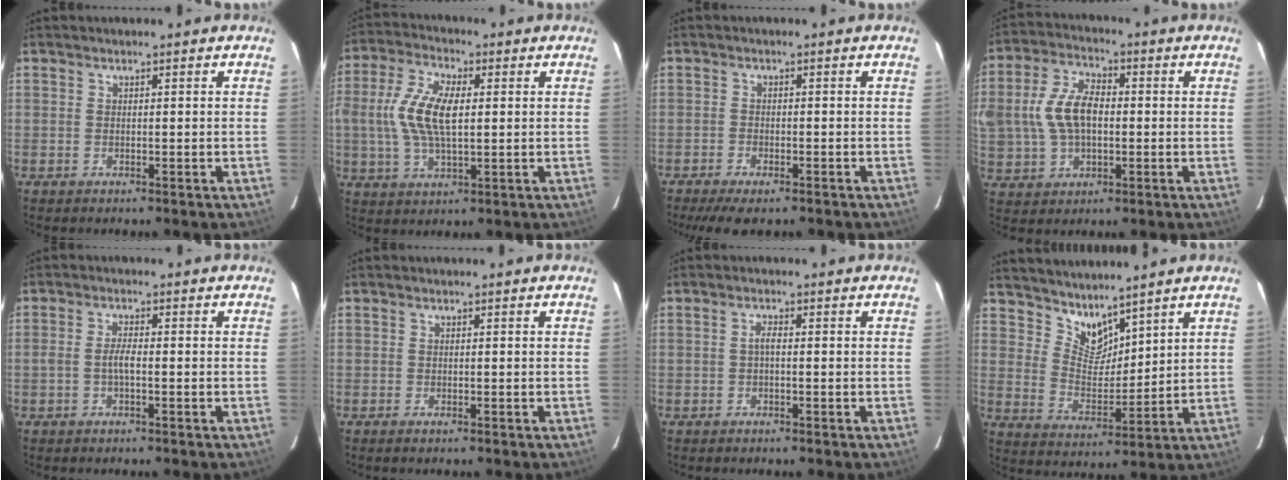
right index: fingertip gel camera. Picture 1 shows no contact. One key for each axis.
{"total": 11.3, "fx": 0.7, "fy": 5.1, "fz": 10.0, "tx": -0.207, "ty": 0.010, "tz": 0.011}
{"total": 6.6, "fx": -5.1, "fy": 1.9, "fz": 3.7, "tx": -0.091, "ty": -0.019, "tz": -0.085}
{"total": 14.5, "fx": 0.4, "fy": 9.8, "fz": 10.7, "tx": -0.238, "ty": 0.019, "tz": 0.015}
{"total": 2.3, "fx": -0.8, "fy": 0.4, "fz": 2.1, "tx": -0.044, "ty": 0.004, "tz": -0.016}
{"total": 0.6, "fx": -0.5, "fy": 0.1, "fz": 0.4, "tx": -0.009, "ty": 0.000, "tz": -0.009}
{"total": 1.2, "fx": -0.3, "fy": 0.4, "fz": 1.1, "tx": -0.022, "ty": 0.007, "tz": -0.008}
{"total": 7.5, "fx": 6.6, "fy": 2.8, "fz": 2.4, "tx": -0.035, "ty": -0.004, "tz": 0.130}